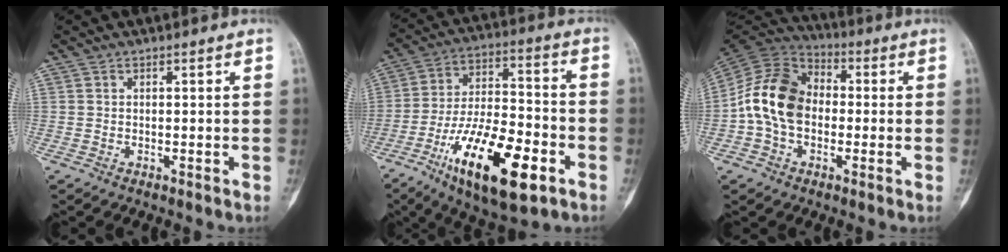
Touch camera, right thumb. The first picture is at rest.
{"total": 21.0, "force": [-9.4, 8.1, 17.0], "torque": [-0.289, 0.046, -0.152]}
{"total": 14.2, "force": [-1.2, 10.3, 9.6], "torque": [-0.167, 0.034, -0.035]}